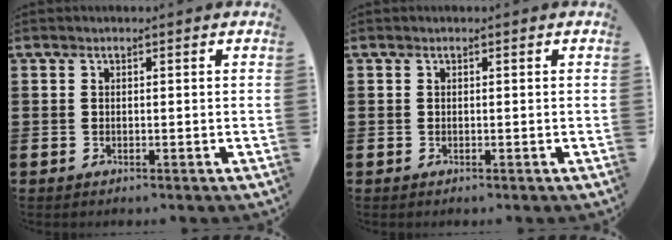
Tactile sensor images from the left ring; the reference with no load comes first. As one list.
[{"total": 0.0}]